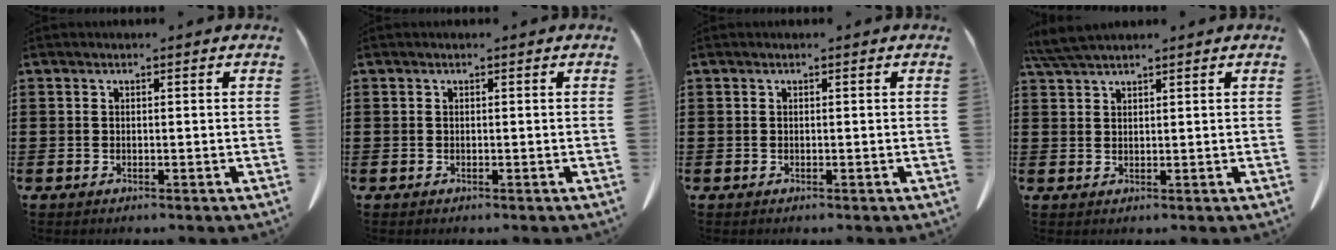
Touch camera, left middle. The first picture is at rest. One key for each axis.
{"total": 0.0}
{"total": 0.0}
{"total": 3.6, "fx": 3.1, "fy": 0.3, "fz": 1.8, "tx": -0.045, "ty": -0.003, "tz": 0.061}